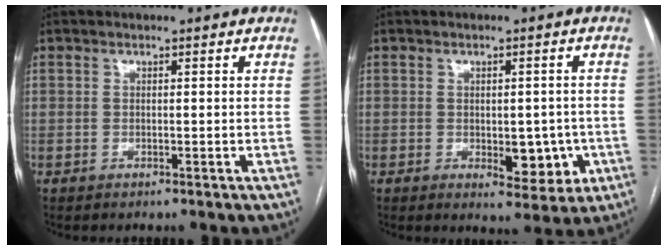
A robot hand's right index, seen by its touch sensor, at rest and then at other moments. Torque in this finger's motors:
{"motor_torque": [0.26, 0.06, 0.17, 0.05]}